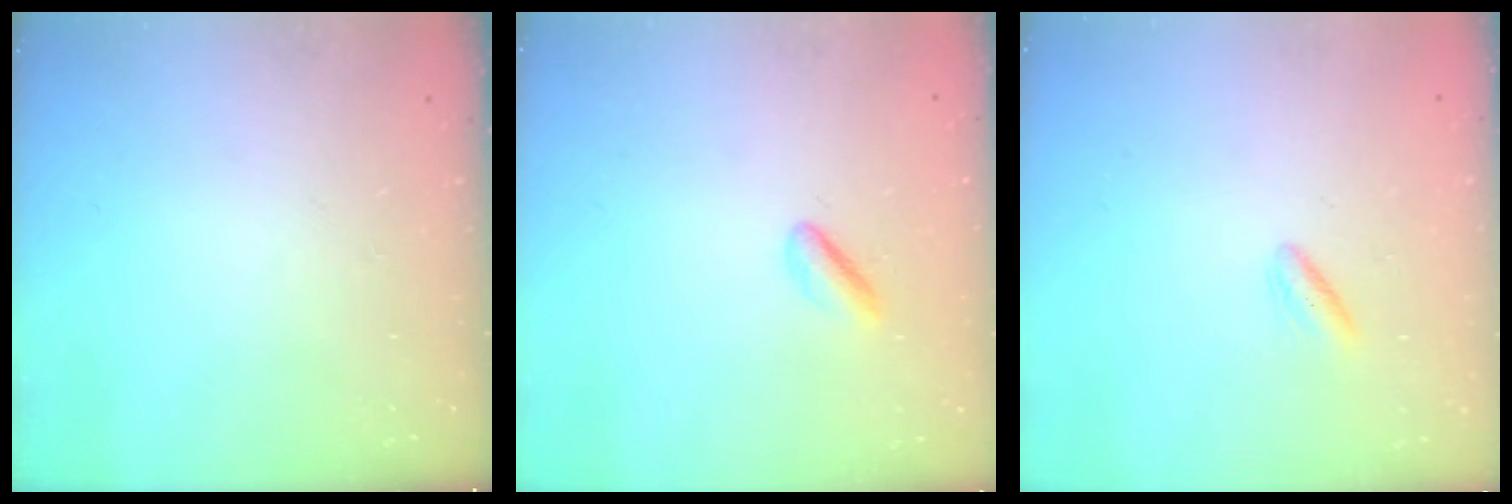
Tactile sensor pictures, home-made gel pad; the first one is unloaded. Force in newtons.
{"total": 2.2, "press": 1.8, "slide": 1.2}
{"total": 2.7, "press": 2.5, "slide": 1.2}